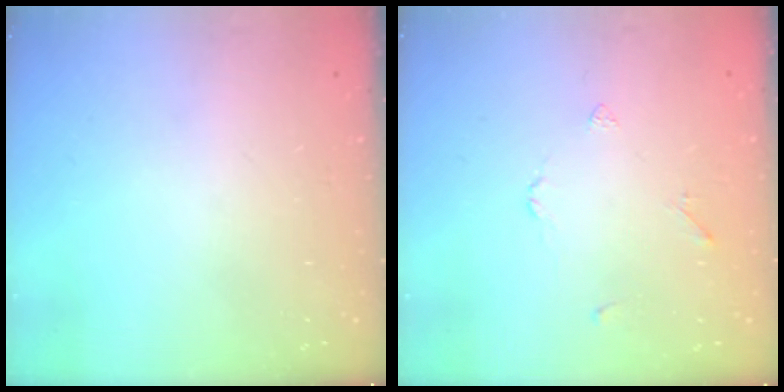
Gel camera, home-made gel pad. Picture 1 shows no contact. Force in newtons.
{"total": 2.2, "press": 2.2, "slide": 0.5}